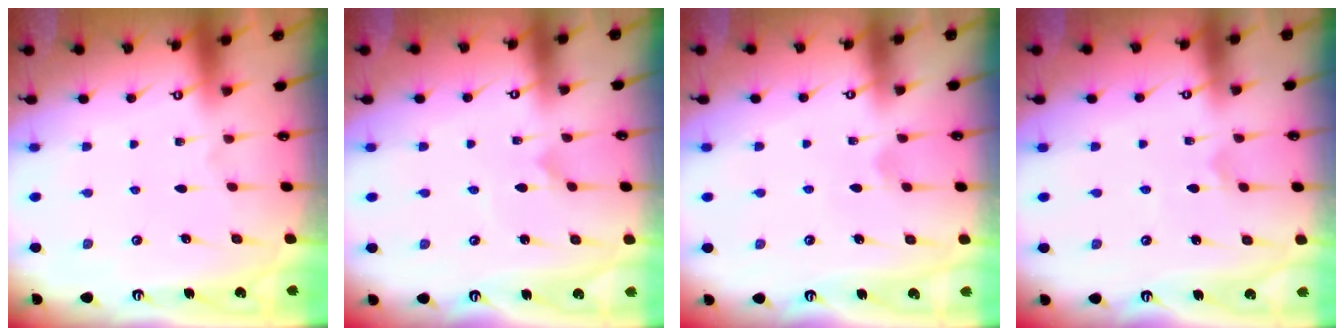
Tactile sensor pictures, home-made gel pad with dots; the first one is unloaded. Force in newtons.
{"total": 2.0, "press": 2.0, "slide": 0.2}
{"total": 5.7, "press": 5.7, "slide": 0.3}
{"total": 2.5, "press": 2.5, "slide": 0.4}